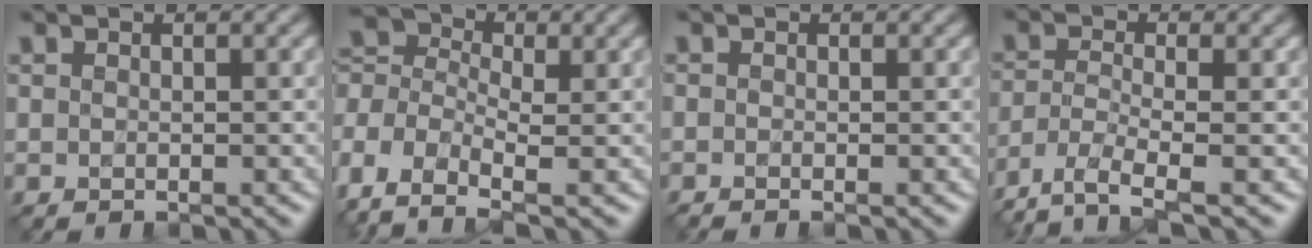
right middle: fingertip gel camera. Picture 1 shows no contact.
{"total": 6.5, "force": [-3.0, 3.7, 4.4], "torque": [-0.100, 0.006, -0.079]}
{"total": 0.5, "force": [-0.4, 0.1, 0.4], "torque": [-0.008, -0.009, -0.009]}
{"total": 4.4, "force": [-3.1, 1.2, 2.9], "torque": [-0.068, -0.012, -0.068]}